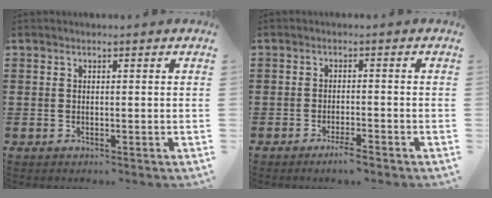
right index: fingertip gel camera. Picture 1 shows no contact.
{"total": 2.5, "force": [-1.9, 0.2, 1.6], "torque": [-0.027, 0.002, -0.034]}